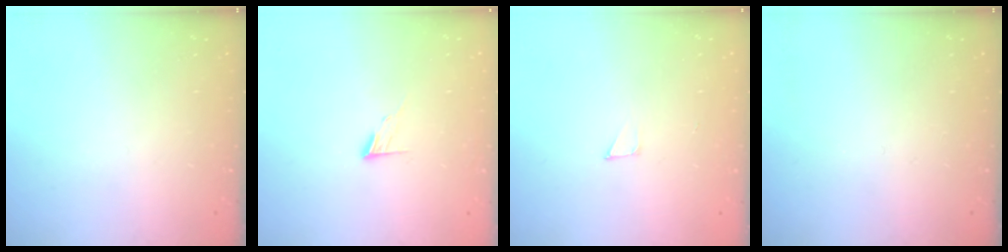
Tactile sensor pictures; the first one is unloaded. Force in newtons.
{"total": 6.0, "press": 5.9, "slide": 0.6}
{"total": 3.2, "press": 3.2, "slide": 0.3}
{"total": 0.0}